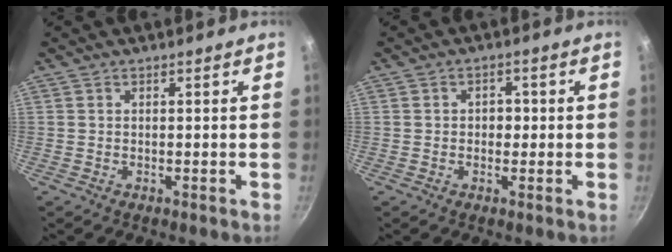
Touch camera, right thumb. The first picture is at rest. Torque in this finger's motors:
{"motor_torque": [-0.51, 0.17, -0.06, 0.10, 0.03]}